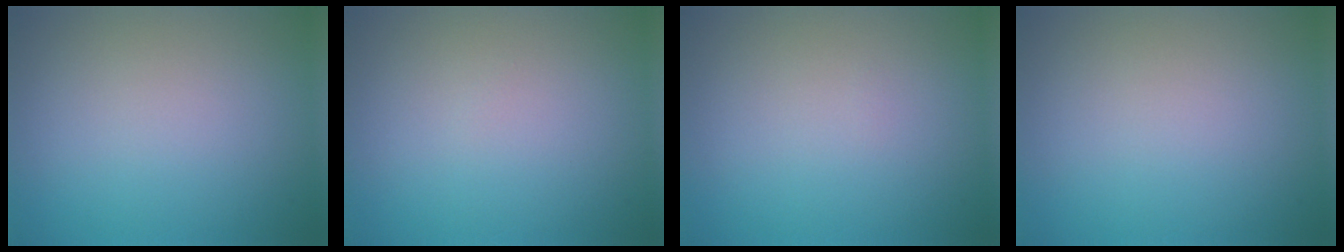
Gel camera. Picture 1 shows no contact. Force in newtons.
{"total": 0.0}
{"total": 0.0}
{"total": 0.0}